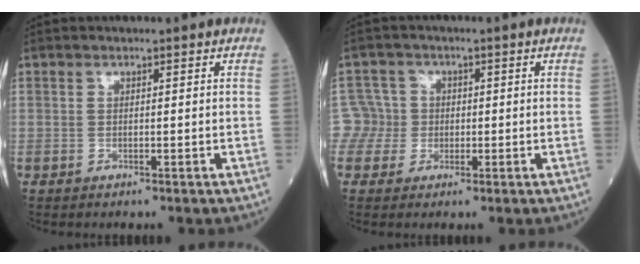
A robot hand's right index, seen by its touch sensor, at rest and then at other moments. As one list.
[{"total": 3.8, "force": [-0.5, 3.7, -0.4], "torque": [0.019, 0.016, -0.013]}]